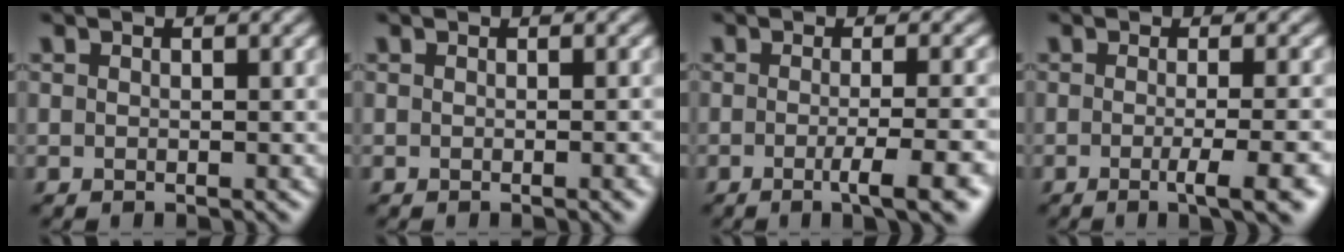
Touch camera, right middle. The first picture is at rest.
{"total": 1.3, "force": [-0.4, 0.4, 1.2], "torque": [-0.012, -0.004, -0.004]}
{"total": 4.7, "force": [-1.5, 1.0, 4.4], "torque": [-0.055, -0.005, -0.026]}
{"total": 4.7, "force": [-1.4, 1.1, 4.3], "torque": [-0.052, -0.006, -0.022]}